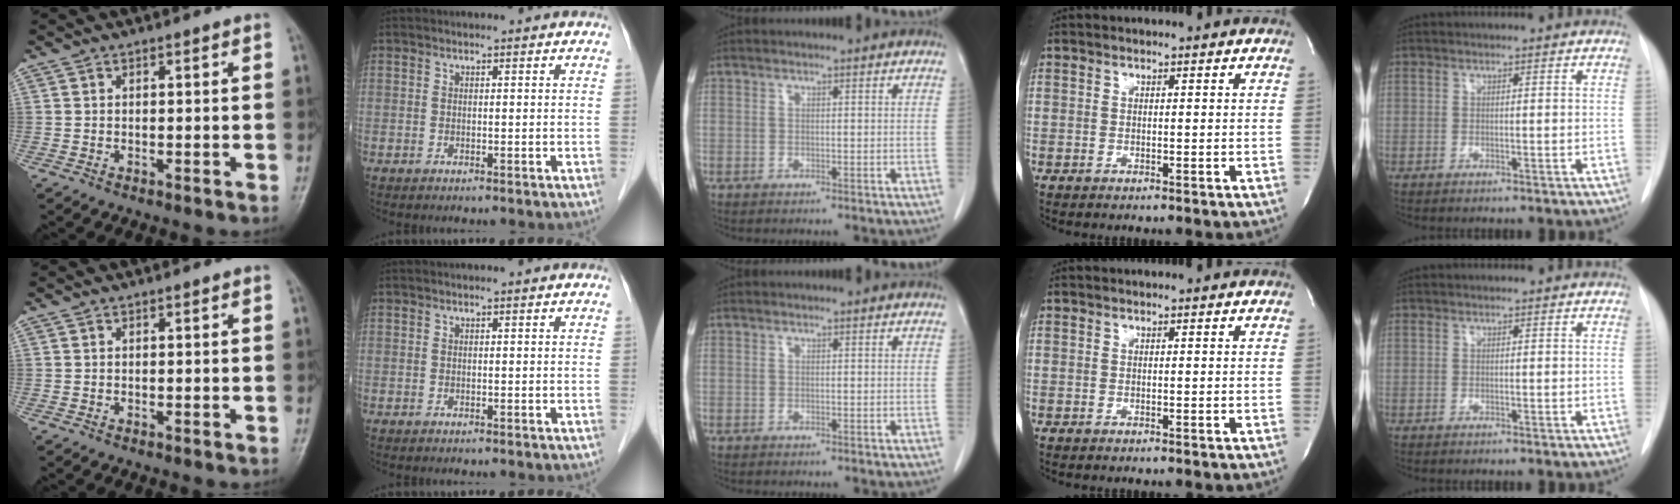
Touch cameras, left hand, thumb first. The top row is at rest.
{}